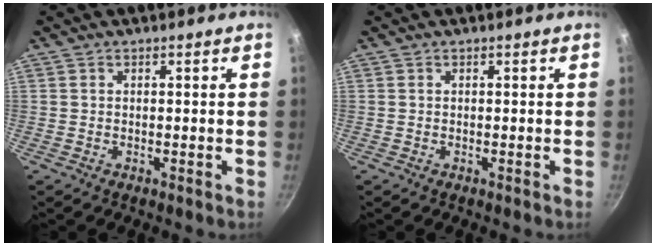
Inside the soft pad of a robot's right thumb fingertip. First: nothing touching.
{"total": 0.0}